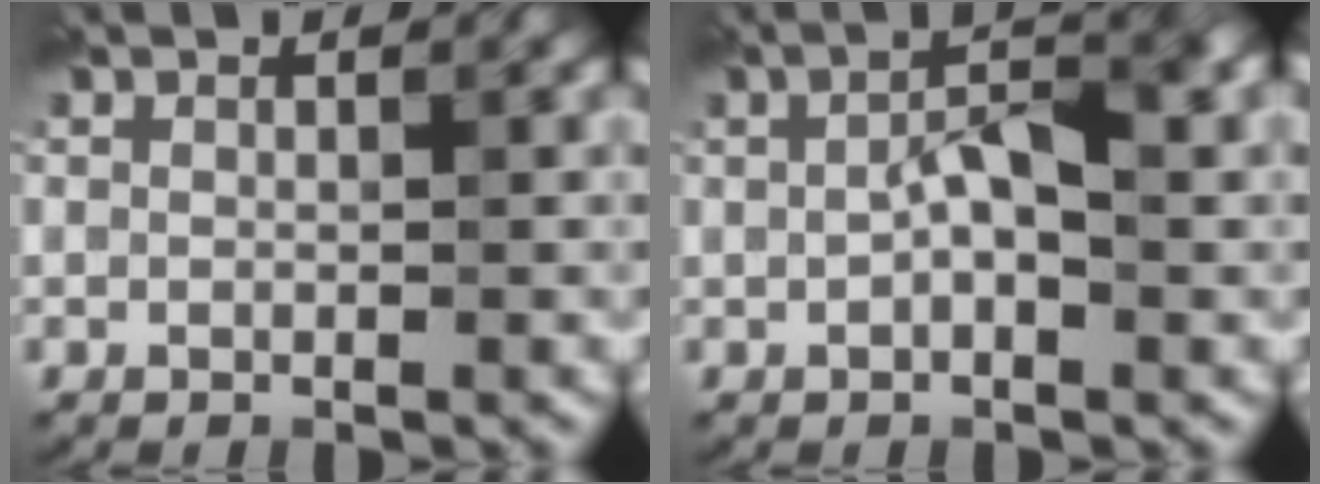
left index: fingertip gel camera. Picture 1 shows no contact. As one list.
[{"total": 4.7, "force": [0.2, 1.9, 4.3], "torque": [-0.079, 0.008, 0.001]}]